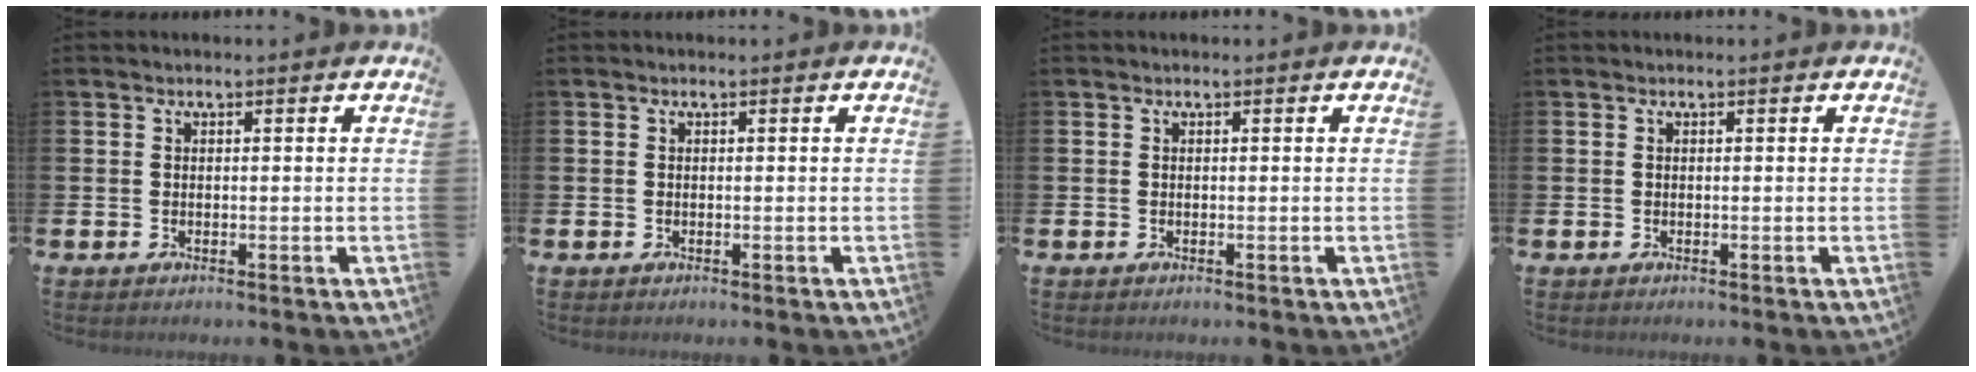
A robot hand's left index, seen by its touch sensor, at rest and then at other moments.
{"total": 0.0}
{"total": 0.0}
{"total": 0.0}